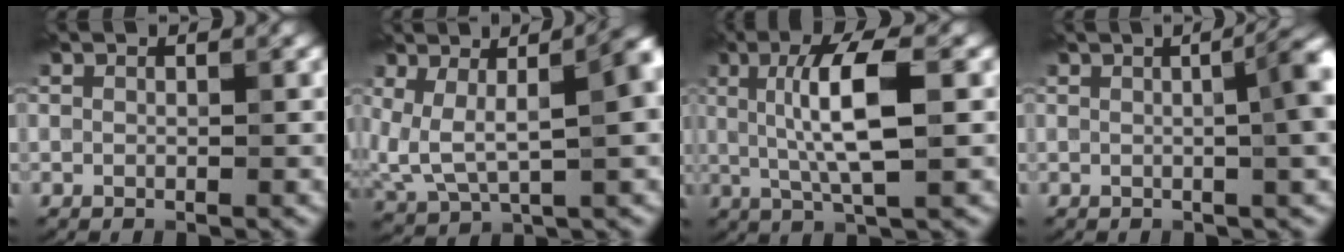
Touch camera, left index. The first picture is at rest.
{"total": 10.1, "force": [1.5, 5.0, 8.7], "torque": [-0.159, -0.014, 0.049]}
{"total": 6.5, "force": [0.7, 1.5, 6.3], "torque": [-0.113, 0.007, 0.011]}
{"total": 7.7, "force": [0.7, 3.2, 7.0], "torque": [-0.030, 0.032, -0.006]}